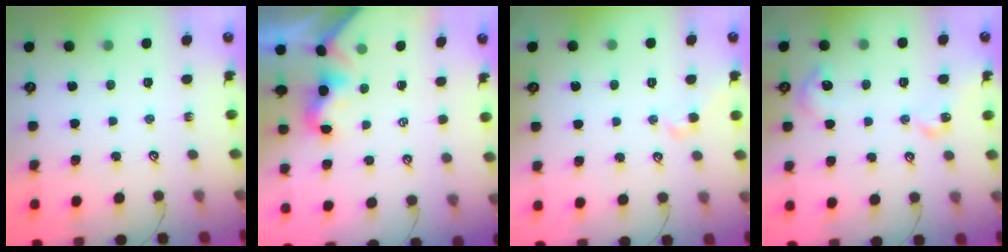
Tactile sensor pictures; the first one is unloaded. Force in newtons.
{"total": 1.9, "press": 1.8, "slide": 0.5}
{"total": 1.6, "press": 1.3, "slide": 0.8}
{"total": 5.5, "press": 5.5, "slide": 0.3}